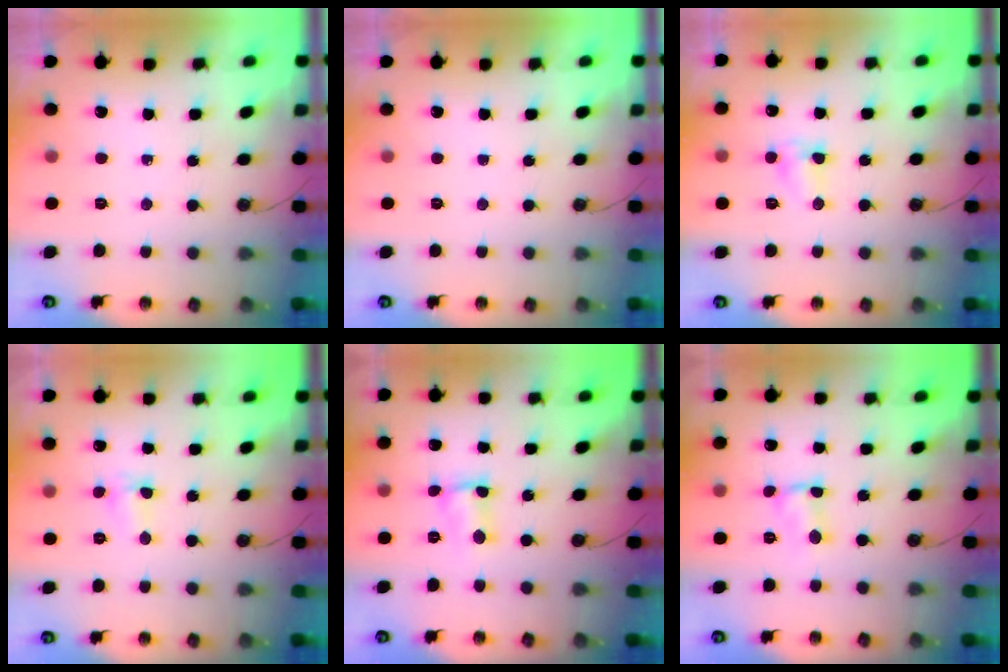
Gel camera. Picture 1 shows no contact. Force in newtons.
{"total": 0.0}
{"total": 5.8, "press": 5.8, "slide": 0.4}
{"total": 2.8, "press": 2.6, "slide": 1.0}
{"total": 4.1, "press": 2.5, "slide": 3.2}
{"total": 2.7, "press": 2.7, "slide": 0.4}